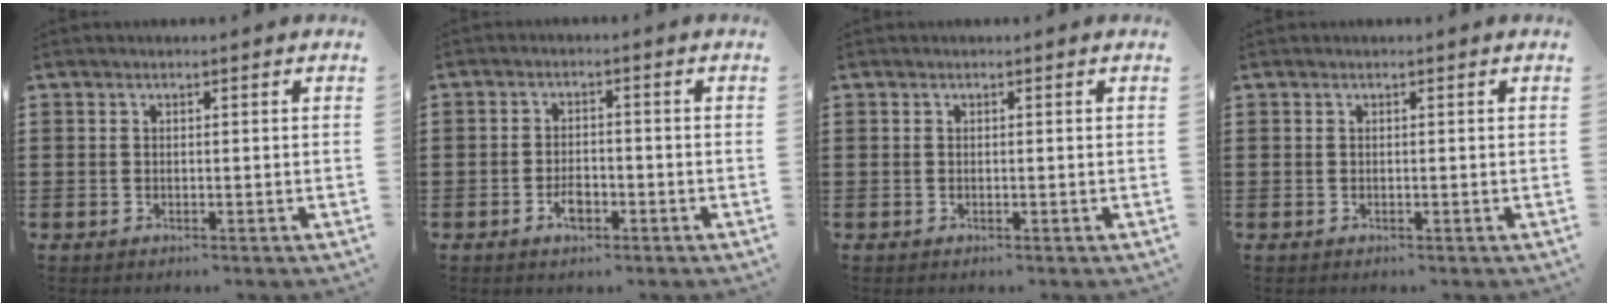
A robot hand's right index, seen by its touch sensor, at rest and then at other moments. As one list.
[{"total": 3.2, "force": [-1.5, 1.6, 2.3], "torque": [-0.042, 0.003, -0.028]}, {"total": 0.0}, {"total": 0.0}]